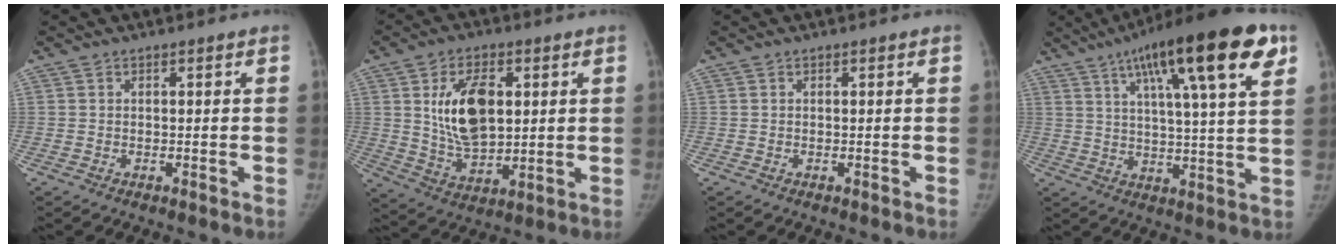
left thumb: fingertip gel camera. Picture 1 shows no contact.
{"total": 13.8, "force": [3.1, 7.9, 11.0], "torque": [-0.169, -0.016, 0.063]}
{"total": 0.0}
{"total": 21.9, "force": [10.8, 4.2, 18.6], "torque": [-0.273, -0.008, 0.161]}